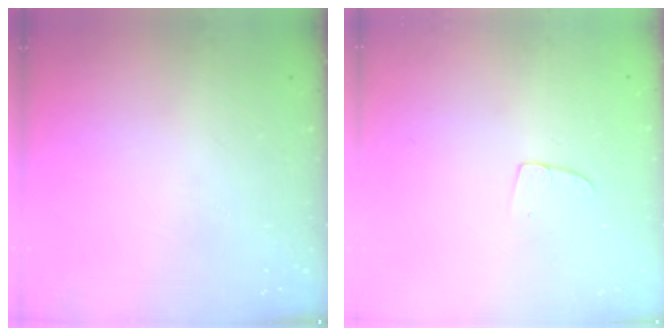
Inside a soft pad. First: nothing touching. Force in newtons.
{"total": 2.9, "press": 2.9, "slide": 0.2}